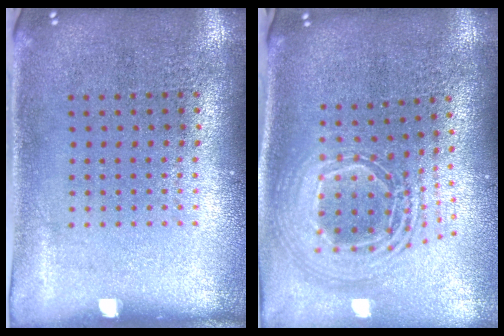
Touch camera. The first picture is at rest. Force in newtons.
{"total": 2.5, "press": 1.9, "slide": 1.7}